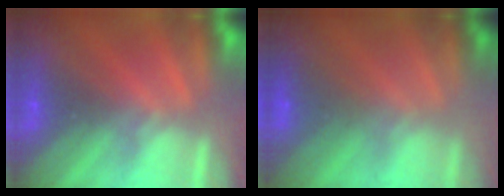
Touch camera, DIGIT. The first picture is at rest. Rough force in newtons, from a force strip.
{"total": 2.5}